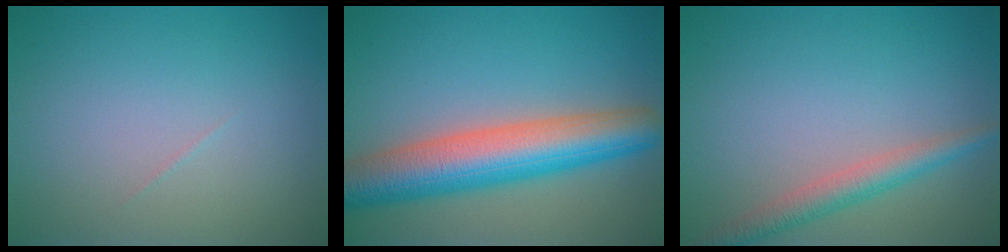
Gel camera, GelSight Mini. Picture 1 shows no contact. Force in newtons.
{"total": 9.0, "press": 8.9, "slide": 0.3}
{"total": 2.9, "press": 2.9, "slide": 0.2}